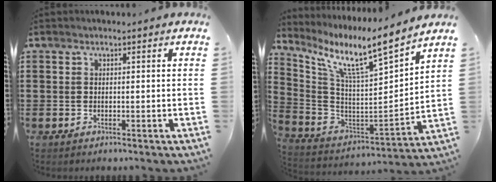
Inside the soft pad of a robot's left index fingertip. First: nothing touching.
{"total": 10.4, "force": [7.6, 0.9, 7.0], "torque": [-0.159, -0.058, 0.117]}